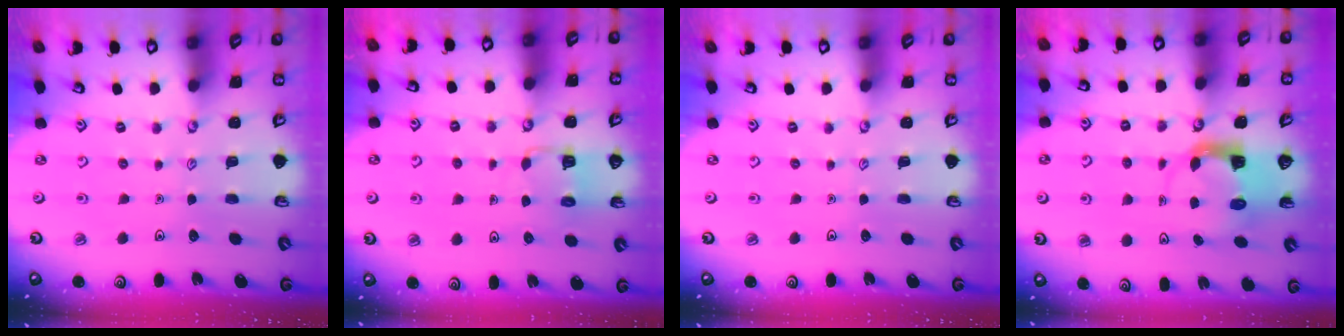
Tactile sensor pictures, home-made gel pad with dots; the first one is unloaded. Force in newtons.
{"total": 5.5, "press": 5.5, "slide": 0.6}
{"total": 0.0}
{"total": 3.7, "press": 3.6, "slide": 0.5}